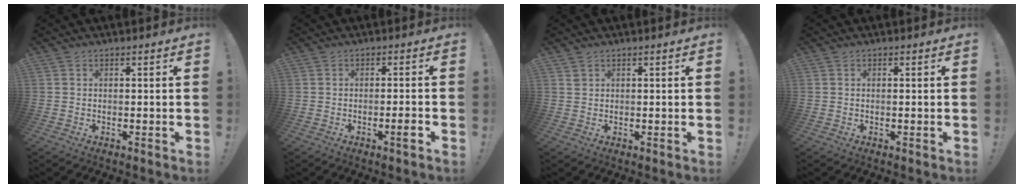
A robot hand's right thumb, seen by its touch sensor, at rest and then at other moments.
{"total": 3.3, "force": [-1.7, 0.0, 2.9], "torque": [-0.050, 0.000, -0.027]}
{"total": 1.2, "force": [0.8, 0.7, 0.4], "torque": [-0.001, -0.003, 0.015]}
{"total": 0.0}